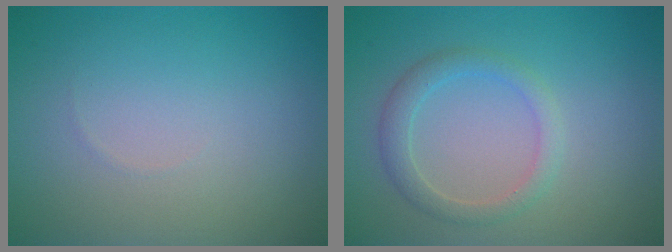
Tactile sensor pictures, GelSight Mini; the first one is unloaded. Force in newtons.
{"total": 2.3, "press": 2.3, "slide": 0.1}